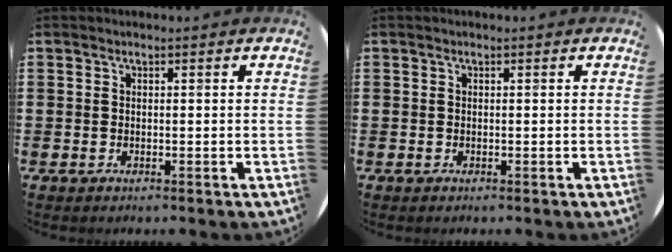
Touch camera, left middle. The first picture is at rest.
{"total": 0.0}